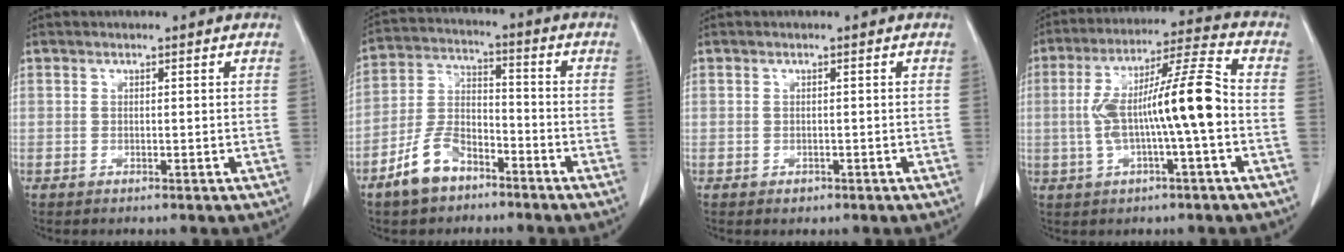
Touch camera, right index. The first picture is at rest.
{"total": 8.8, "force": [-5.9, 4.5, 4.8], "torque": [-0.112, 0.007, -0.114]}
{"total": 0.8, "force": [-0.4, 0.7, 0.2], "torque": [-0.002, 0.002, -0.004]}
{"total": 13.1, "force": [-1.2, 0.5, 13.1], "torque": [-0.237, 0.026, -0.024]}